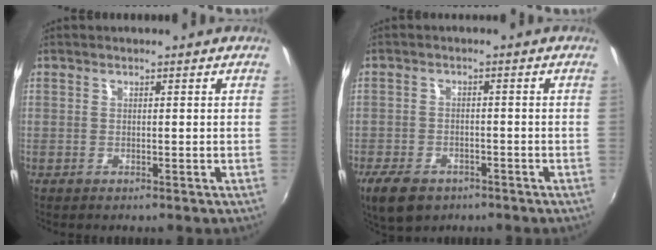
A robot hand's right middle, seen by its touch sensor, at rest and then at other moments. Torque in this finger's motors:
{"motor_torque": [0.87, -0.64, 0.08, 0.02]}